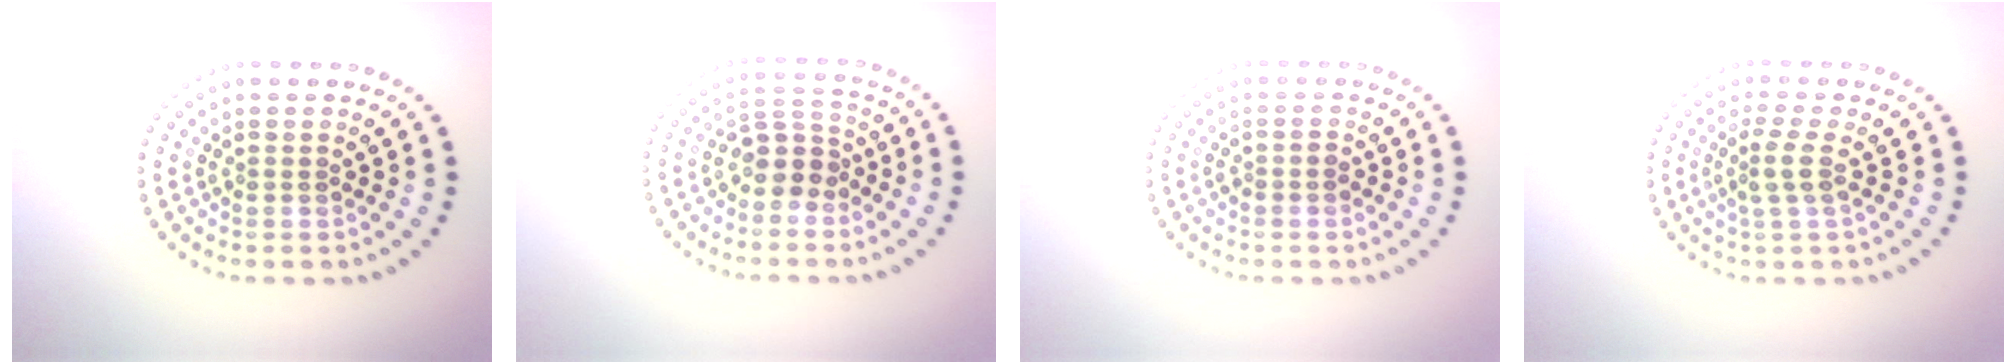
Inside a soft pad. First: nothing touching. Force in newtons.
{"total": 2.8, "press": 2.6, "slide": 1.2}
{"total": 0.9, "press": 0.9, "slide": 0.3}
{"total": 2.2, "press": 1.7, "slide": 1.4}